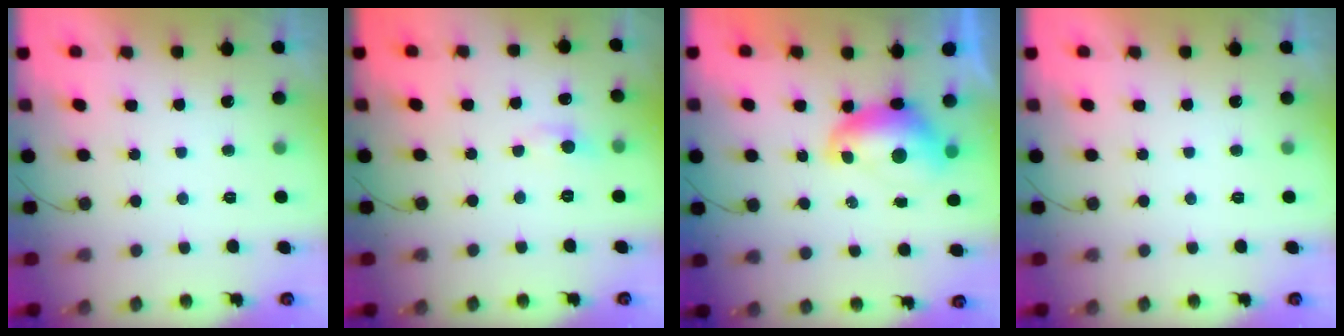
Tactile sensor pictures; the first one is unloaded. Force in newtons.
{"total": 3.2, "press": 3.2, "slide": 0.4}
{"total": 8.9, "press": 8.9, "slide": 1.0}
{"total": 0.0}